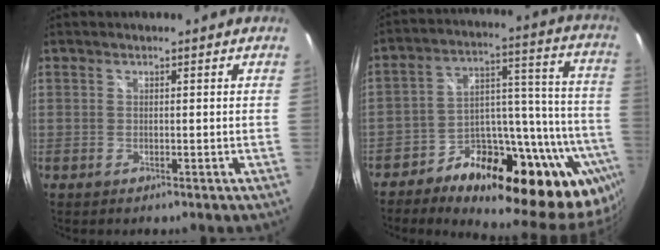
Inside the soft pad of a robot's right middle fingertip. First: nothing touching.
{"total": 23.1, "force": [-10.0, 14.3, 15.1], "torque": [-0.215, 0.011, -0.133]}